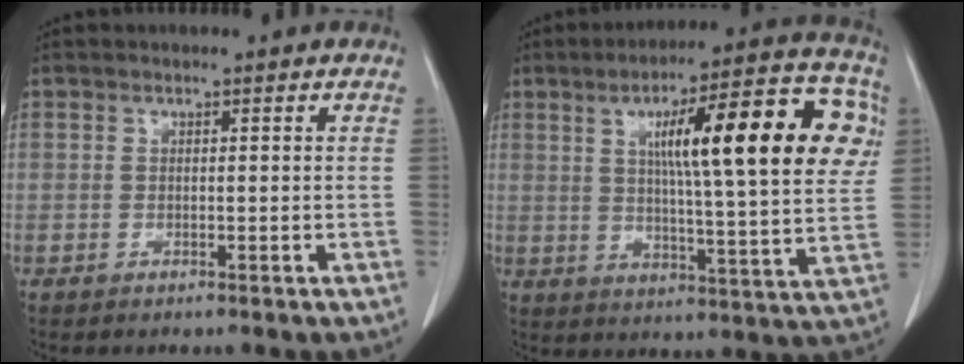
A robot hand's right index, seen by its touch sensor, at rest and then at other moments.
{"total": 21.0, "force": [5.7, 2.8, 20.0], "torque": [-0.271, 0.028, 0.074]}